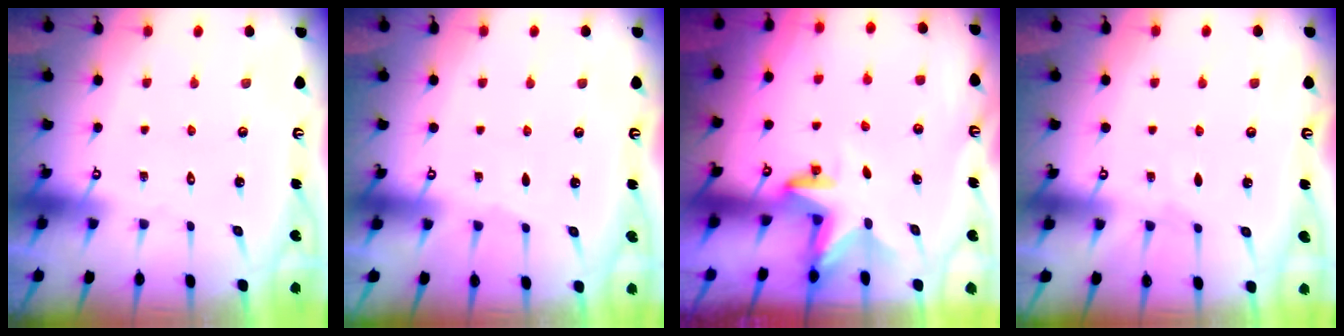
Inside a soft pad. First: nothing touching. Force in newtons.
{"total": 1.6, "press": 1.6, "slide": 0.4}
{"total": 2.9, "press": 2.9, "slide": 0.2}
{"total": 2.3, "press": 2.3, "slide": 0.5}